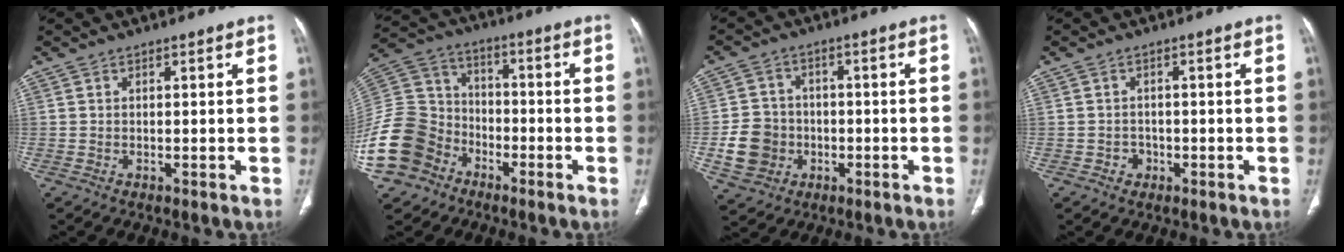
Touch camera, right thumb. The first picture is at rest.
{"total": 17.2, "force": [-8.5, 13.3, 6.8], "torque": [-0.146, 0.060, -0.162]}
{"total": 8.8, "force": [-2.2, 7.8, 3.3], "torque": [-0.041, 0.017, -0.036]}
{"total": 1.9, "force": [-0.9, 1.6, 0.3], "torque": [0.005, 0.008, -0.014]}